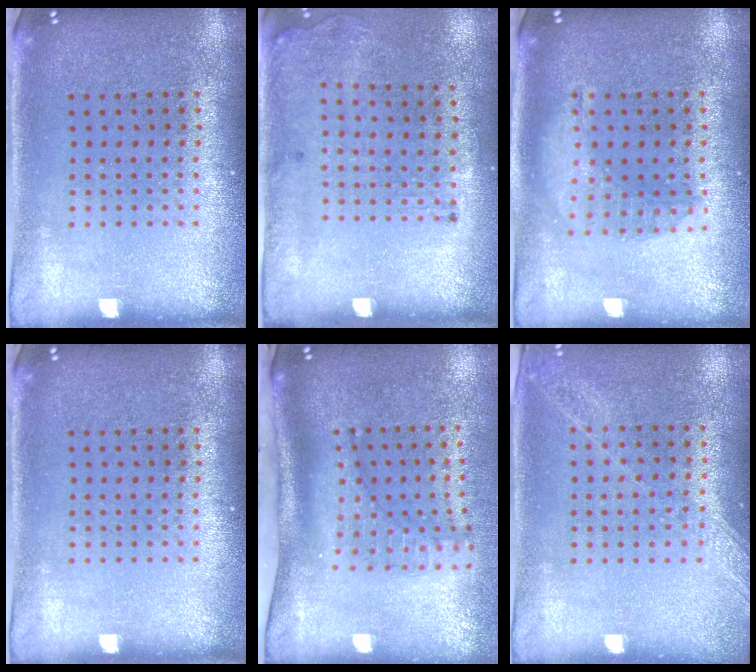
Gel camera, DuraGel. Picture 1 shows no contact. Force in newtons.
{"total": 1.8, "press": 1.2, "slide": 1.3}
{"total": 1.5, "press": 1.5, "slide": 0.5}
{"total": 0.0}
{"total": 1.9, "press": 1.4, "slide": 1.3}
{"total": 1.2, "press": 1.2, "slide": 0.2}